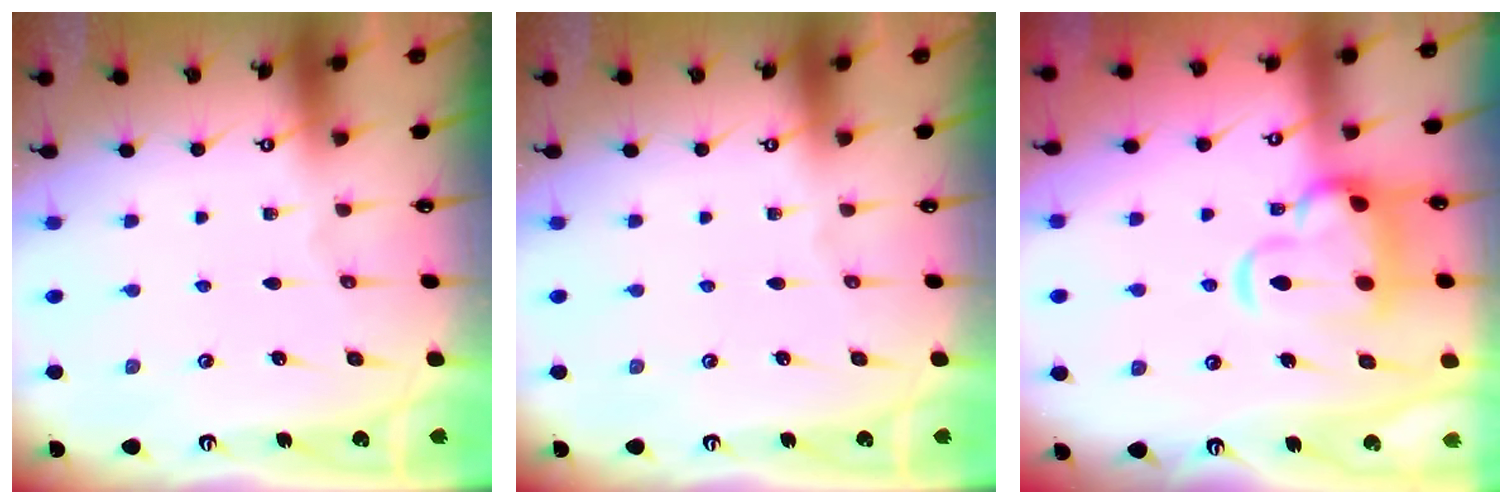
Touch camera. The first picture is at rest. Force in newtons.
{"total": 0.0}
{"total": 9.3, "press": 9.1, "slide": 2.0}